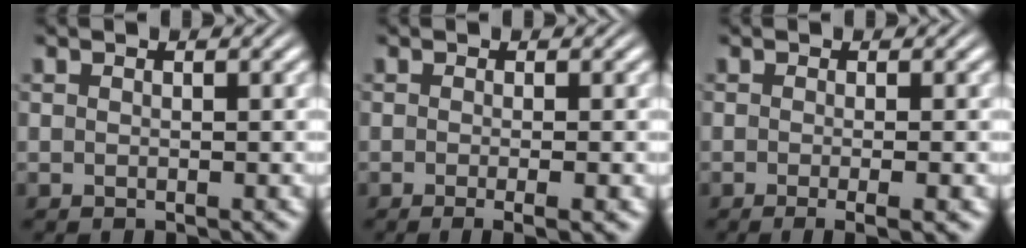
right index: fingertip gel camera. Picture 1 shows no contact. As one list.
[{"total": 2.4, "force": [-1.6, 0.2, 1.8], "torque": [-0.027, -0.005, -0.024]}, {"total": 2.8, "force": [-1.9, 0.3, 2.0], "torque": [-0.031, -0.007, -0.028]}]